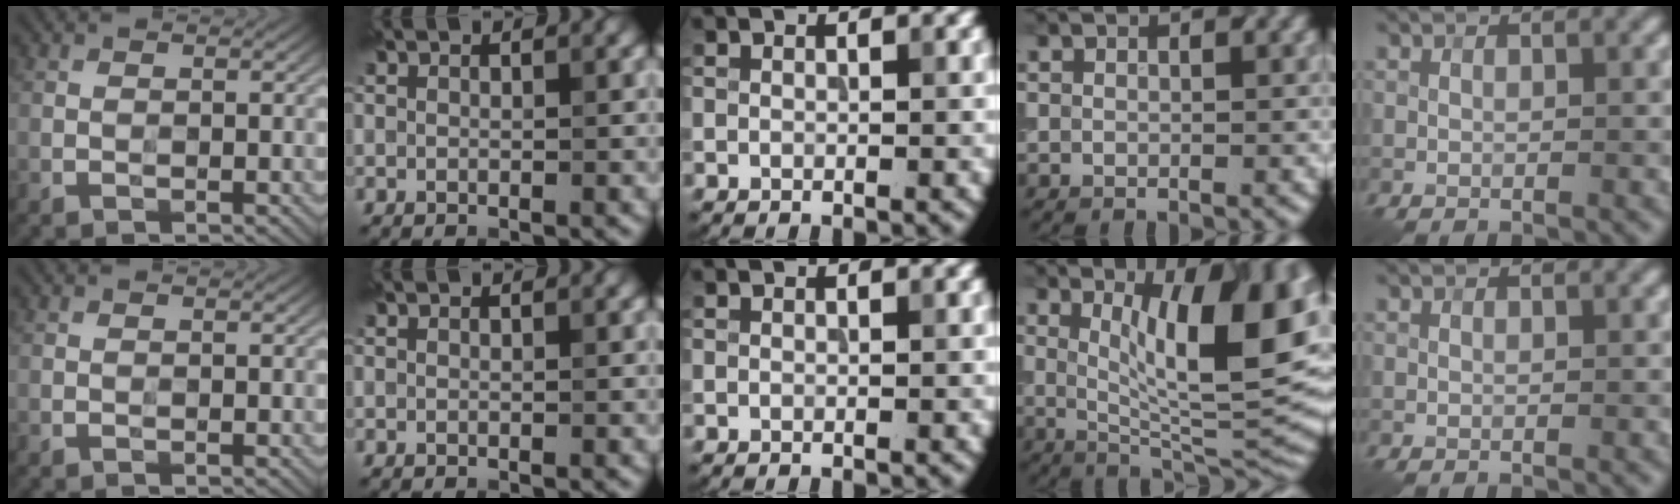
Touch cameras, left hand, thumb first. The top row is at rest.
{"ring": {"total": 11.7, "force": [2.5, 3.3, 11.0], "torque": [-0.149, 0.000, 0.049]}}